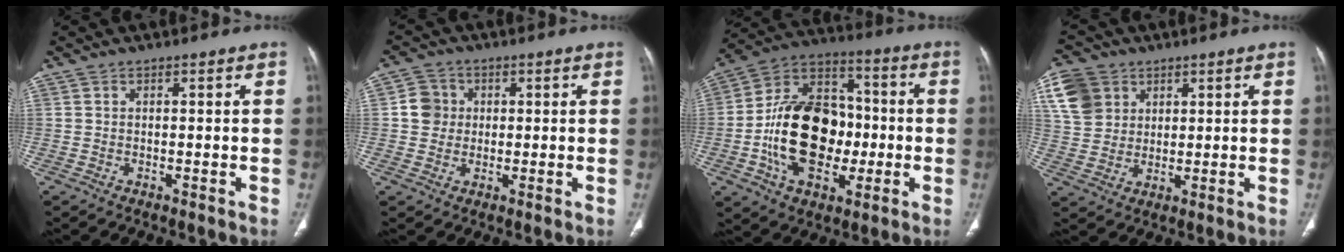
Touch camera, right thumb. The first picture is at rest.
{"total": 4.9, "force": [0.5, 4.6, 1.4], "torque": [-0.003, 0.005, 0.005]}
{"total": 21.9, "force": [-3.2, 14.6, 15.9], "torque": [-0.238, 0.031, -0.048]}
{"total": 9.7, "force": [4.1, 7.9, 3.9], "torque": [-0.066, -0.001, 0.086]}